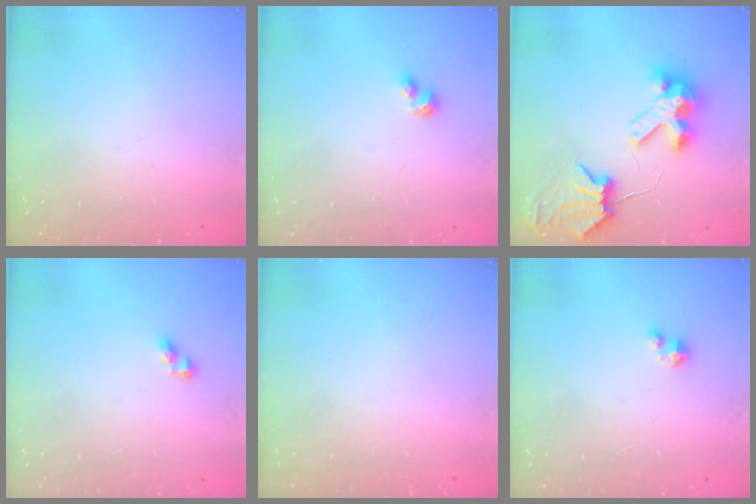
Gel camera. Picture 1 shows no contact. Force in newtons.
{"total": 3.7, "press": 3.7, "slide": 0.6}
{"total": 9.0, "press": 8.9, "slide": 1.1}
{"total": 3.0, "press": 3.0, "slide": 0.3}
{"total": 0.0}
{"total": 1.4, "press": 1.4, "slide": 0.2}